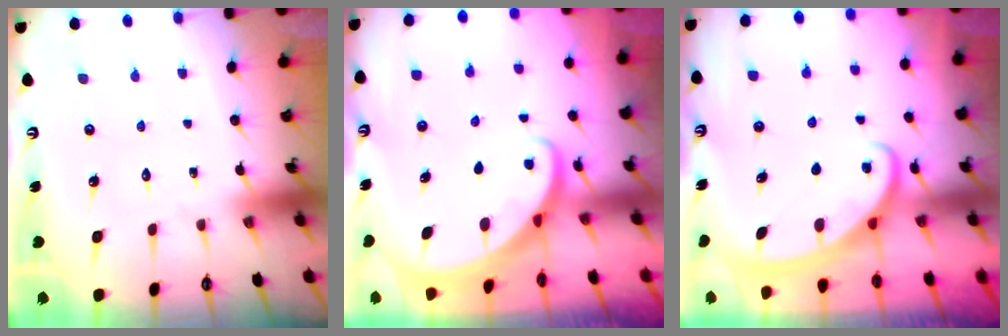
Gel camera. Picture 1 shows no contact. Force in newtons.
{"total": 2.2, "press": 2.2, "slide": 0.3}
{"total": 2.7, "press": 2.6, "slide": 0.4}